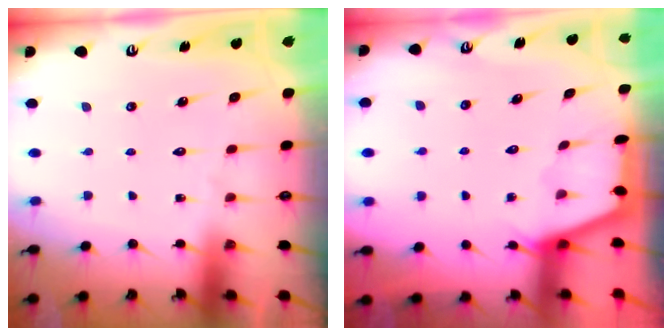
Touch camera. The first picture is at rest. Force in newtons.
{"total": 1.8, "press": 1.8, "slide": 0.2}